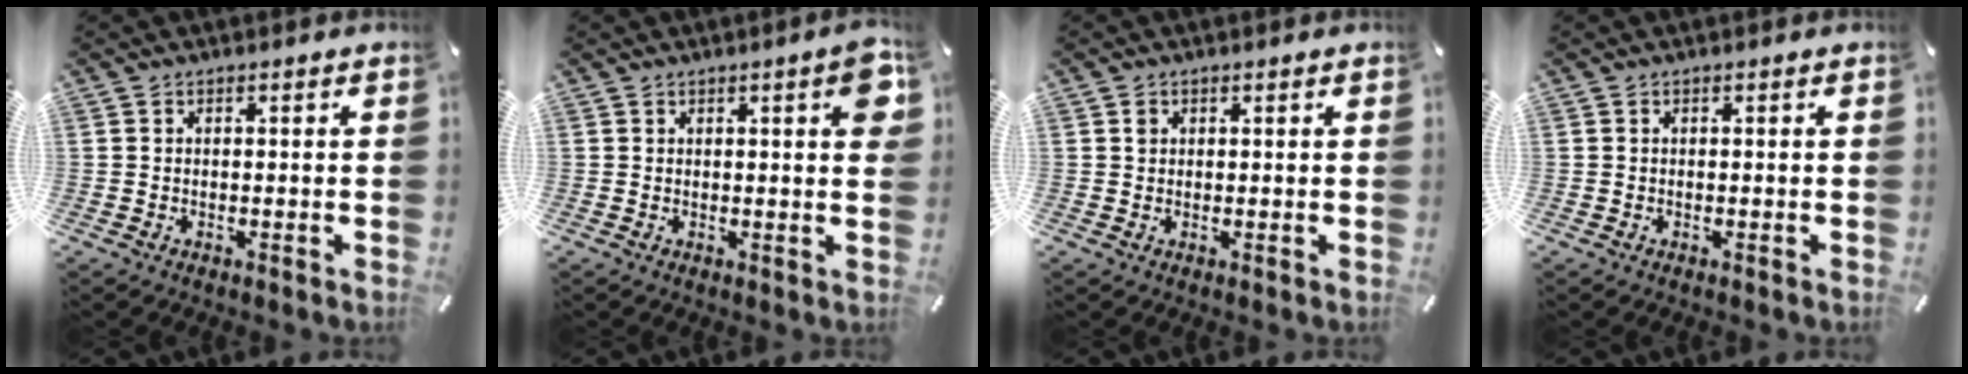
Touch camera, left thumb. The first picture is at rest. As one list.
[{"total": 5.8, "force": [1.7, 1.6, 5.3], "torque": [-0.068, -0.004, 0.023]}, {"total": 0.9, "force": [0.4, 0.8, 0.3], "torque": [0.002, -0.001, 0.007]}, {"total": 0.0}]